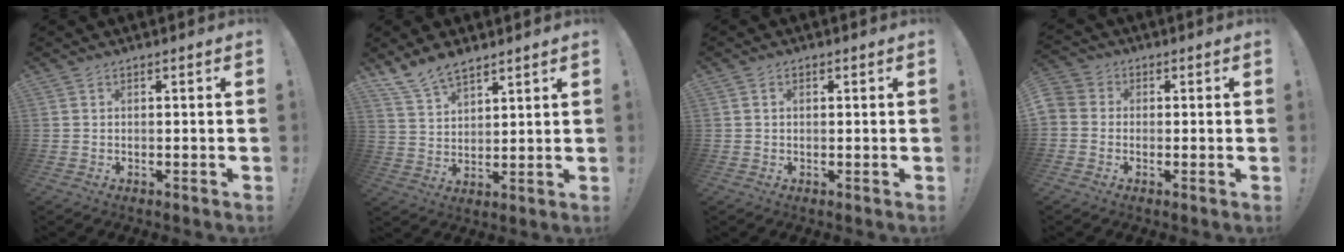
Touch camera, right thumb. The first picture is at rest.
{"total": 9.0, "force": [7.4, 3.9, 3.3], "torque": [-0.064, -0.044, 0.143]}
{"total": 1.0, "force": [0.2, 0.6, 0.7], "torque": [-0.012, 0.003, 0.002]}
{"total": 3.7, "force": [-1.2, 3.1, 1.5], "torque": [-0.040, 0.008, -0.023]}